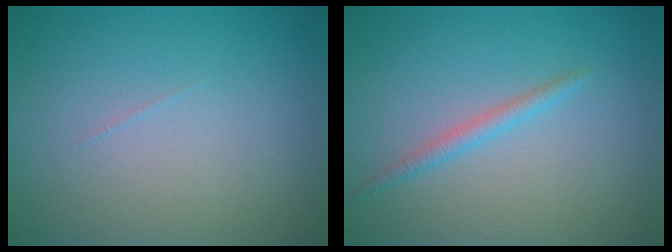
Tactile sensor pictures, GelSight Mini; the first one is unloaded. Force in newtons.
{"total": 1.4, "press": 1.4, "slide": 0.1}